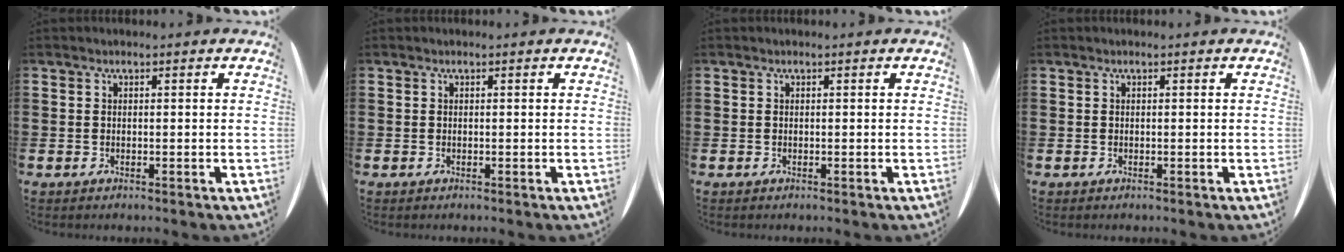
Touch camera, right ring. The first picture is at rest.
{"total": 0.0}
{"total": 0.0}
{"total": 0.0}